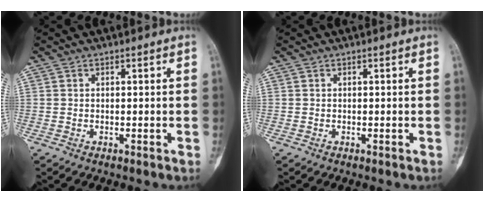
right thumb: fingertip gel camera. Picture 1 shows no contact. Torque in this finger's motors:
{"motor_torque": [0.21, 0.19, 0.00, 0.00, 0.01]}